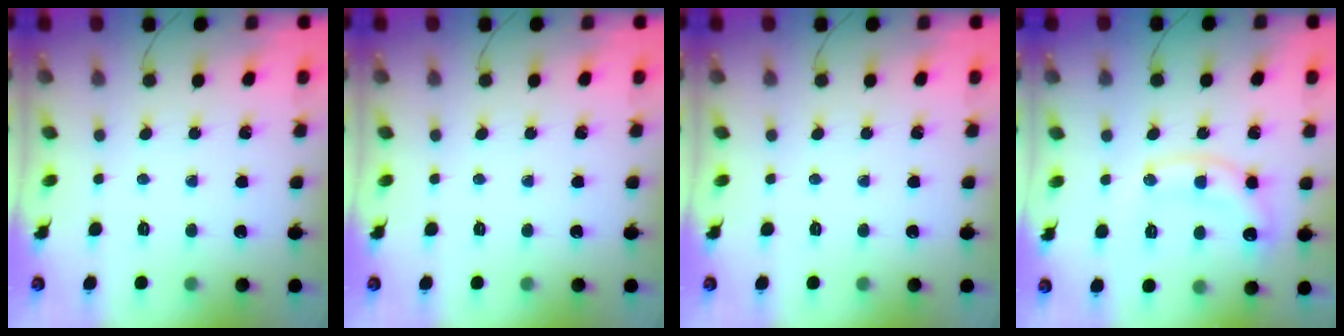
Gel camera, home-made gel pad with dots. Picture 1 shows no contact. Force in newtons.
{"total": 0.0}
{"total": 0.0}
{"total": 11.9, "press": 11.9, "slide": 1.0}